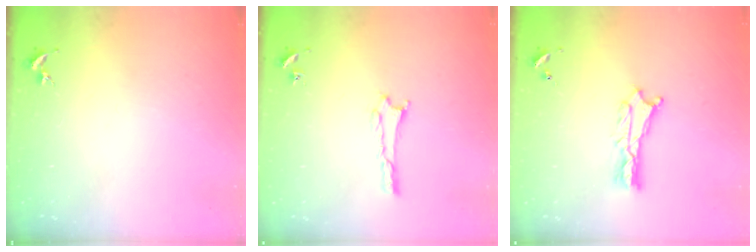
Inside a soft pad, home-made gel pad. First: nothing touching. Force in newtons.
{"total": 0.9, "press": 0.8, "slide": 0.1}
{"total": 1.8, "press": 1.7, "slide": 0.2}